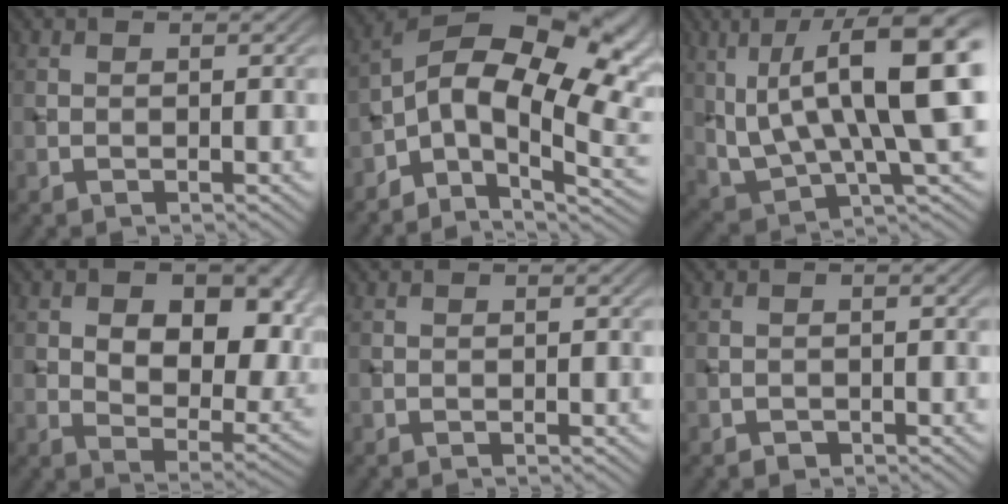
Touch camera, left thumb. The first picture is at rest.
{"total": 15.1, "force": [-1.6, 7.4, 13.1], "torque": [-0.228, 0.010, -0.037]}
{"total": 15.7, "force": [3.7, 5.3, 14.4], "torque": [-0.254, -0.001, 0.068]}
{"total": 13.4, "force": [3.3, 8.1, 10.1], "torque": [-0.147, -0.012, 0.061]}
{"total": 0.0}
{"total": 0.8, "force": [-0.5, 0.5, 0.2], "torque": [0.000, -0.002, -0.010]}